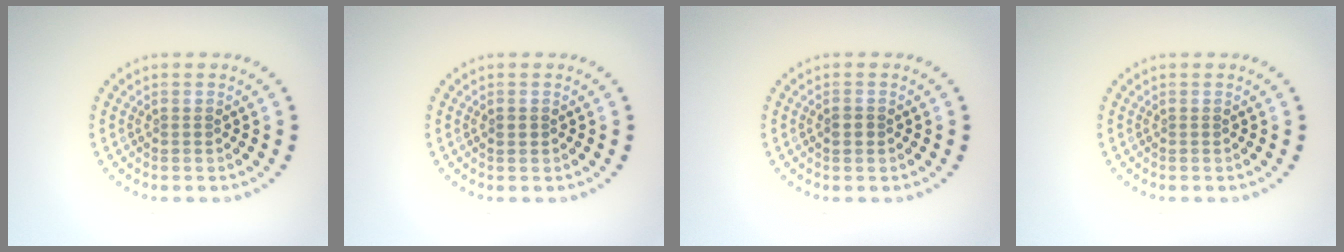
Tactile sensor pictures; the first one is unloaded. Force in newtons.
{"total": 0.9, "press": 0.9, "slide": 0.2}
{"total": 1.4, "press": 1.4, "slide": 0.2}
{"total": 0.0}